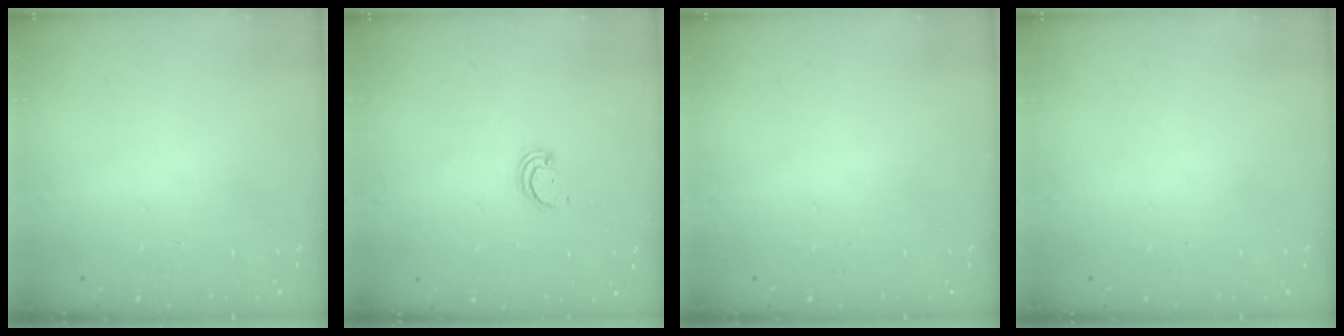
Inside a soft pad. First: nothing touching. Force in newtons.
{"total": 2.2, "press": 2.2, "slide": 0.2}
{"total": 0.0}
{"total": 0.0}